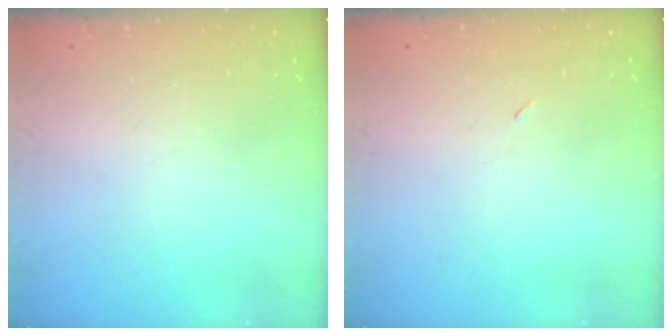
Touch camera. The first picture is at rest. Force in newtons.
{"total": 2.3, "press": 2.0, "slide": 1.2}